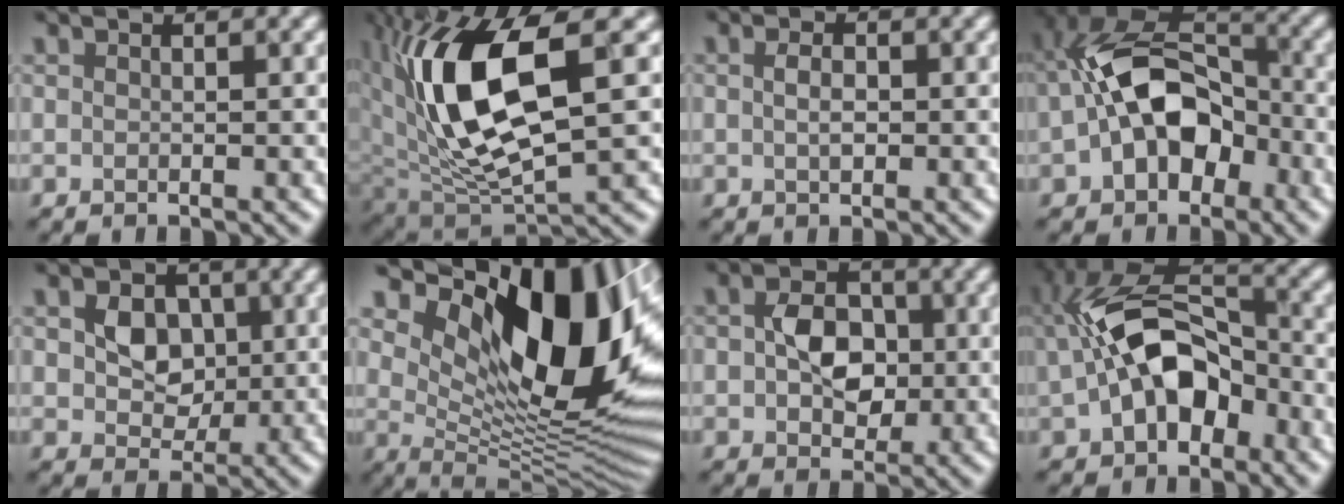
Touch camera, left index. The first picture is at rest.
{"total": 11.3, "force": [2.1, 5.1, 9.9], "torque": [-0.205, -0.010, 0.048]}
{"total": 0.9, "force": [-0.4, 0.5, 0.7], "torque": [-0.027, -0.003, -0.001]}
{"total": 9.8, "force": [-2.0, 6.3, 7.3], "torque": [-0.135, 0.014, -0.044]}
{"total": 3.1, "force": [0.2, 2.7, 1.6], "torque": [-0.038, -0.006, 0.002]}
{"total": 16.7, "force": [5.9, 8.4, 13.1], "torque": [-0.181, -0.008, 0.112]}
{"total": 4.1, "force": [-0.5, 3.1, 2.6], "torque": [-0.055, -0.004, -0.007]}
{"total": 9.1, "force": [-1.5, 5.5, 7.0], "torque": [-0.138, 0.014, -0.029]}